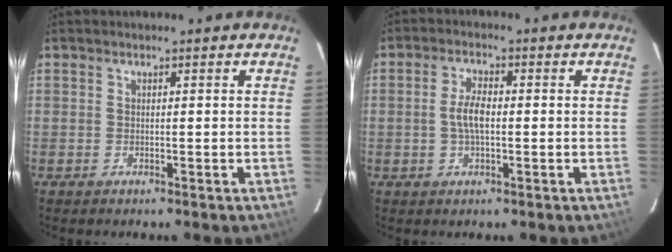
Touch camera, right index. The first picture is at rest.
{"total": 4.4, "force": [-0.4, 1.6, 4.1], "torque": [-0.083, 0.005, -0.007]}